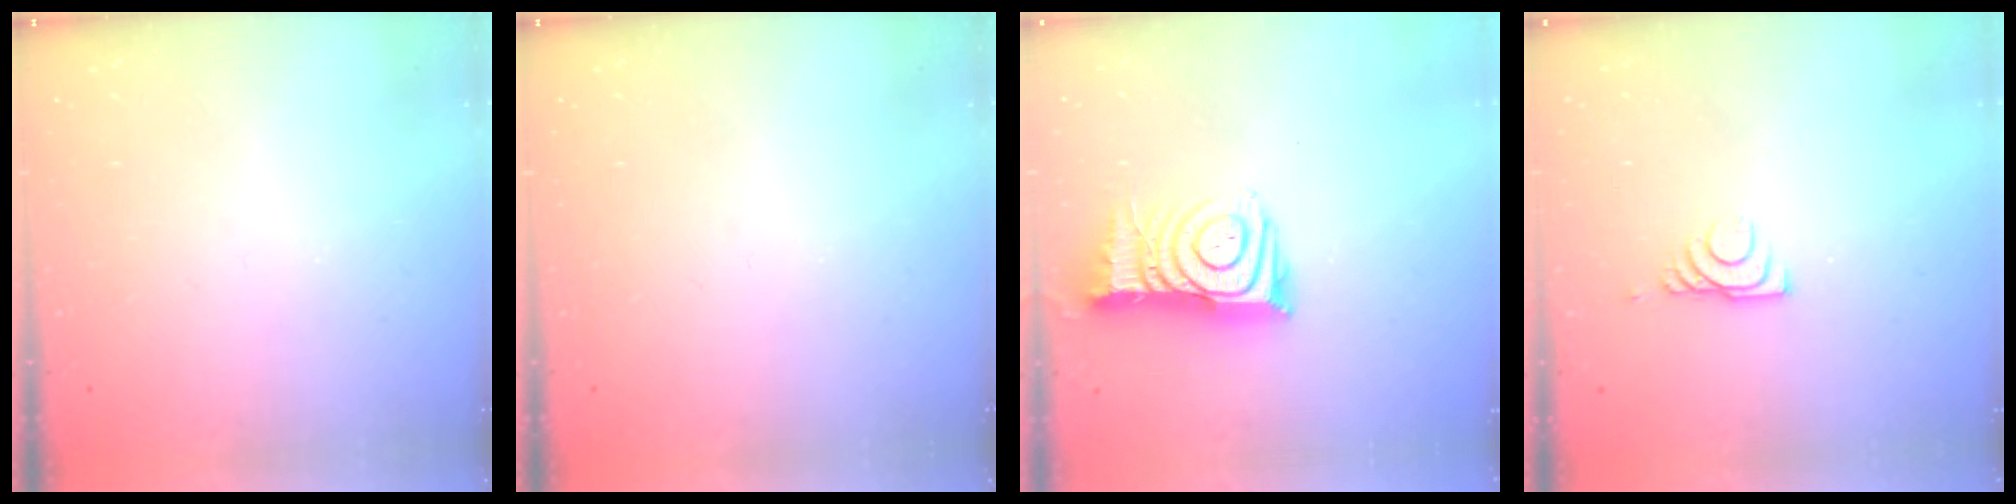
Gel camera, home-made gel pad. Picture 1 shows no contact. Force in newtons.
{"total": 0.0}
{"total": 12.6, "press": 12.5, "slide": 1.0}
{"total": 5.9, "press": 5.9, "slide": 0.9}